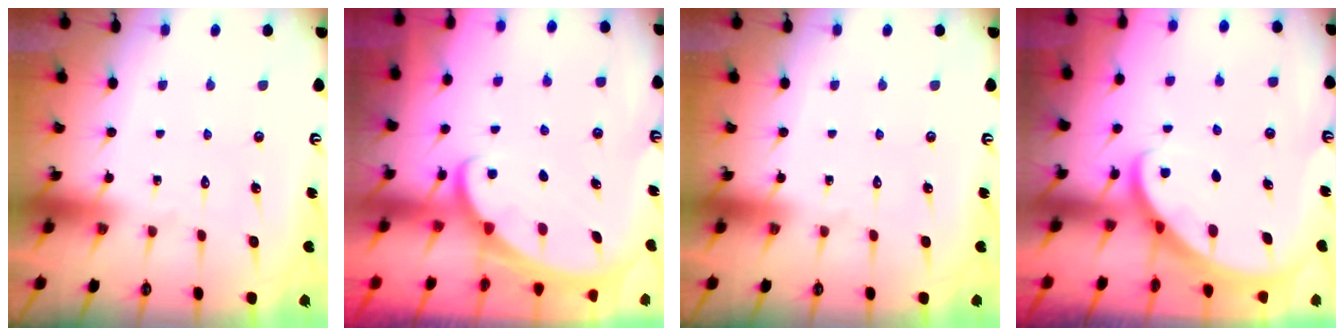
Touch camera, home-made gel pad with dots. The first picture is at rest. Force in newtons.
{"total": 2.4, "press": 2.4, "slide": 0.3}
{"total": 0.0}
{"total": 2.6, "press": 2.6, "slide": 0.3}